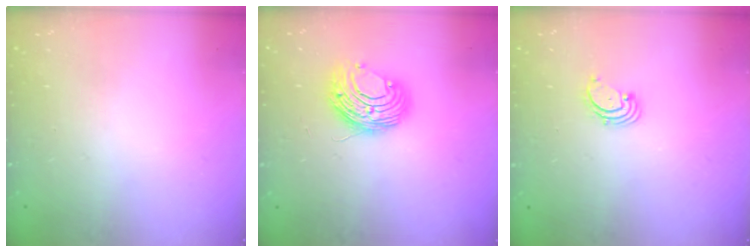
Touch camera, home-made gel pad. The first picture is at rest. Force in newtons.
{"total": 8.8, "press": 8.8, "slide": 0.3}
{"total": 1.7, "press": 1.6, "slide": 0.2}